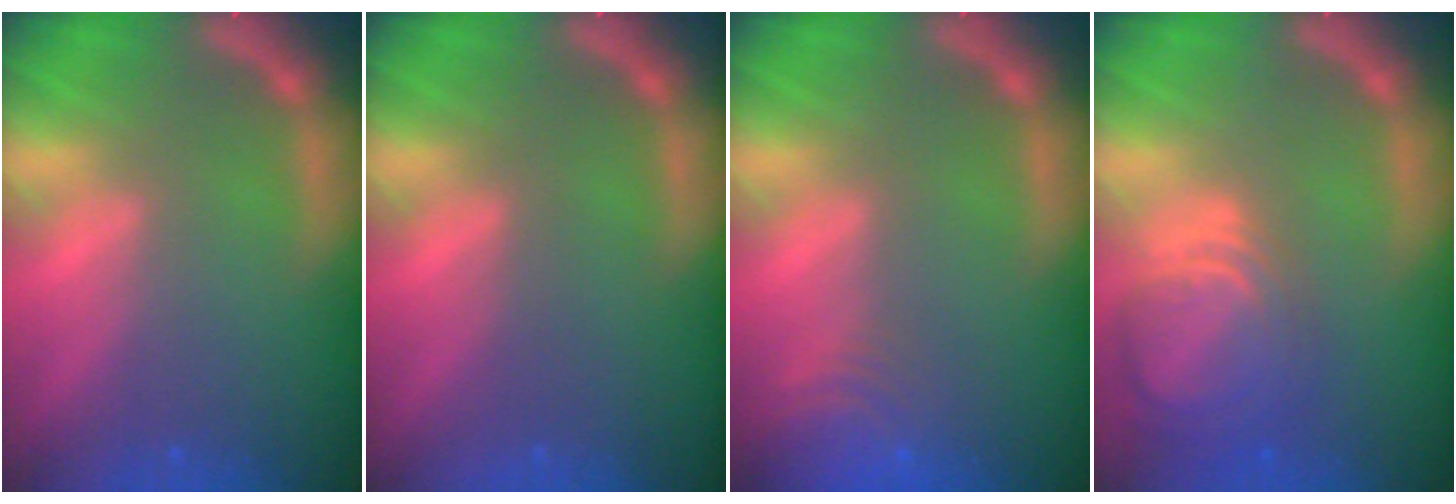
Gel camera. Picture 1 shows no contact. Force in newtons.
{"total": 0.0}
{"total": 5.5}
{"total": 7.0}